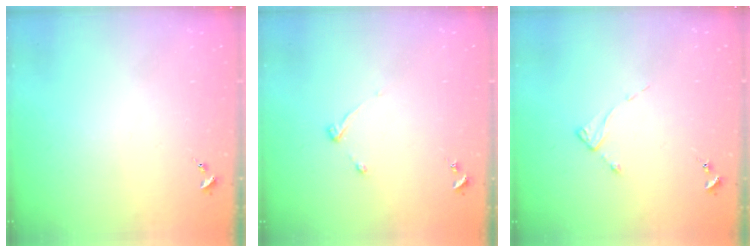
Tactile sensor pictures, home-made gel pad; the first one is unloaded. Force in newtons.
{"total": 3.7, "press": 3.6, "slide": 0.6}
{"total": 2.3, "press": 2.3, "slide": 0.3}